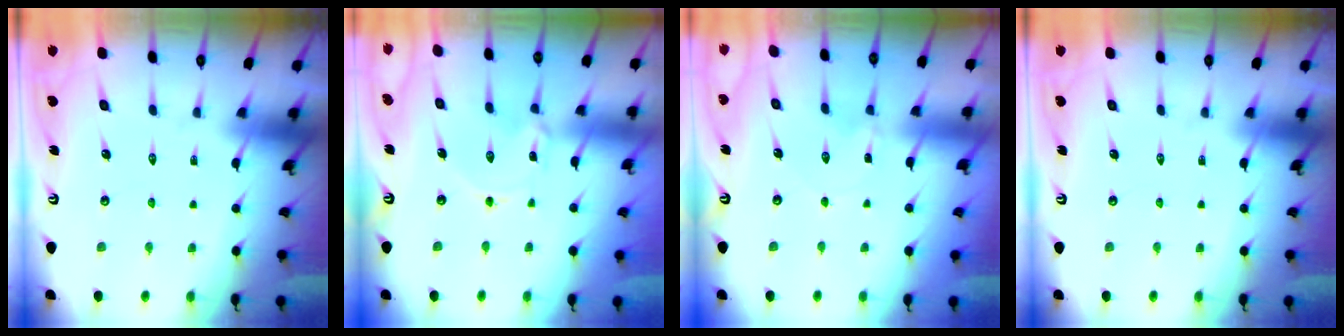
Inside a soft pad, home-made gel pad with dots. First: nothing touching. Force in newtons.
{"total": 1.7, "press": 1.7, "slide": 0.2}
{"total": 1.0, "press": 1.0, "slide": 0.3}
{"total": 0.0}